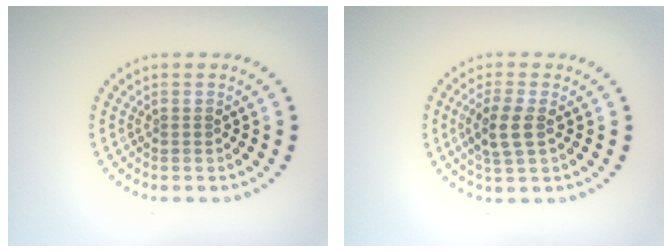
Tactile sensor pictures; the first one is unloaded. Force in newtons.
{"total": 2.9, "press": 2.7, "slide": 1.0}